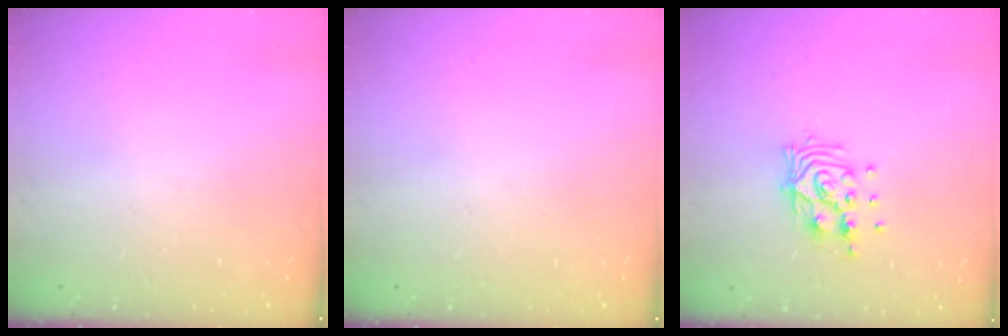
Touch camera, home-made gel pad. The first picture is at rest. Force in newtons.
{"total": 0.0}
{"total": 11.0, "press": 11.0, "slide": 1.3}